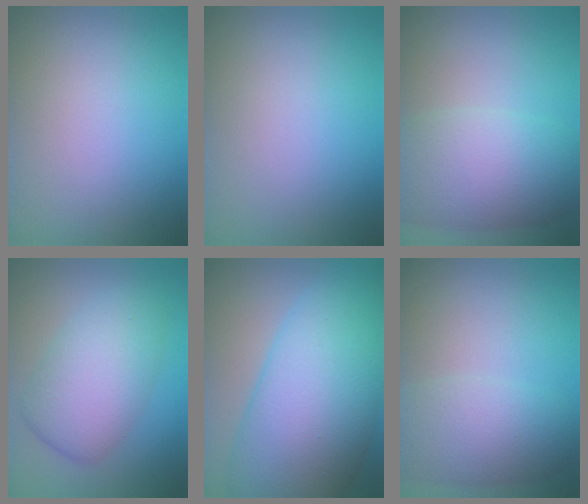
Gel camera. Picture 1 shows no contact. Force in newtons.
{"total": 0.0}
{"total": 8.4, "press": 8.4, "slide": 0.3}
{"total": 6.0, "press": 6.0, "slide": 0.1}
{"total": 13.2, "press": 13.2, "slide": 0.4}
{"total": 5.6, "press": 5.5, "slide": 0.4}